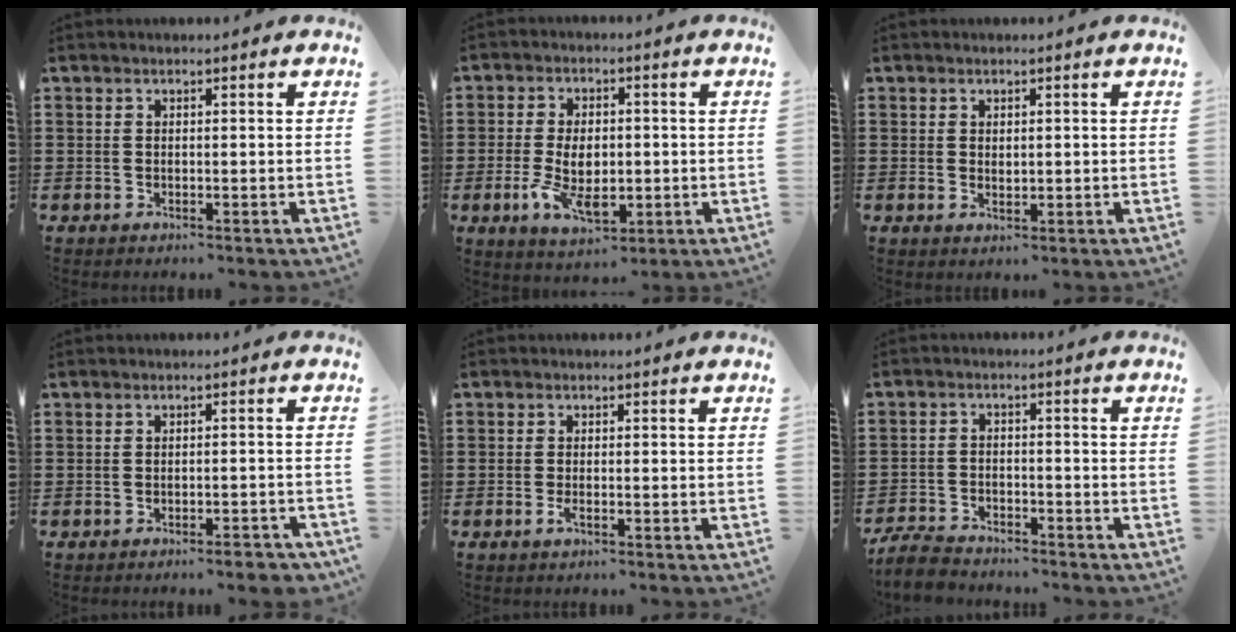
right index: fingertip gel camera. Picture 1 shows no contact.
{"total": 7.3, "force": [-1.3, 4.1, 5.9], "torque": [-0.117, -0.002, -0.025]}
{"total": 1.0, "force": [0.3, 0.6, 0.8], "torque": [-0.018, 0.003, 0.005]}
{"total": 2.4, "force": [-2.2, 0.2, 1.1], "torque": [-0.021, 0.000, -0.041]}
{"total": 1.3, "force": [-0.6, 0.3, 1.1], "torque": [-0.028, -0.007, -0.012]}
{"total": 4.4, "force": [-4.2, 0.7, 1.0], "torque": [-0.040, -0.004, -0.089]}